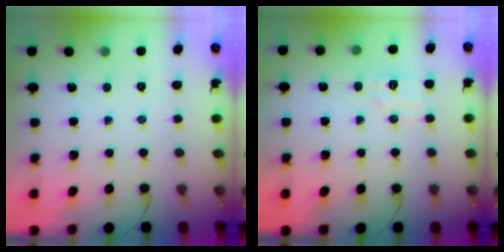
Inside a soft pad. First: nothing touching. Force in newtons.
{"total": 5.7, "press": 5.6, "slide": 1.1}